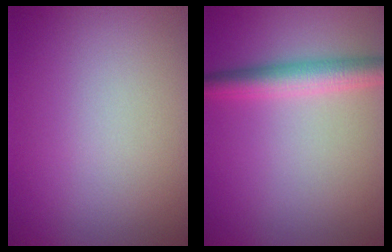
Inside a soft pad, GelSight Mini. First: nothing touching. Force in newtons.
{"total": 3.8, "press": 3.8, "slide": 0.1}